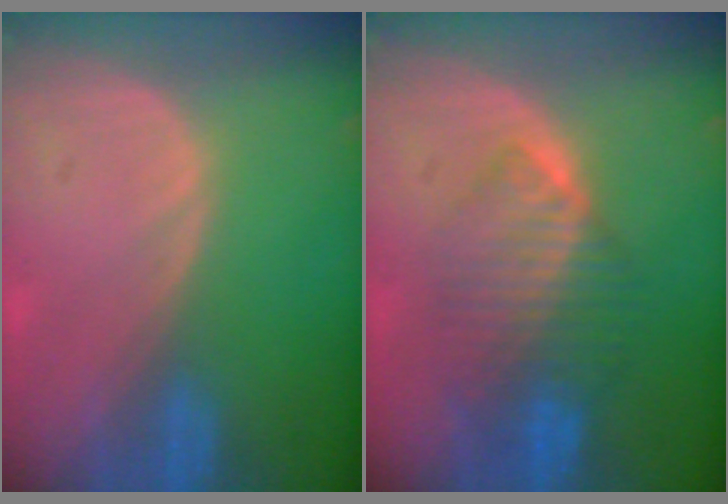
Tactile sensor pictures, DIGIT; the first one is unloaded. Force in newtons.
{"total": 7.5, "press": 7.3, "slide": 1.6}